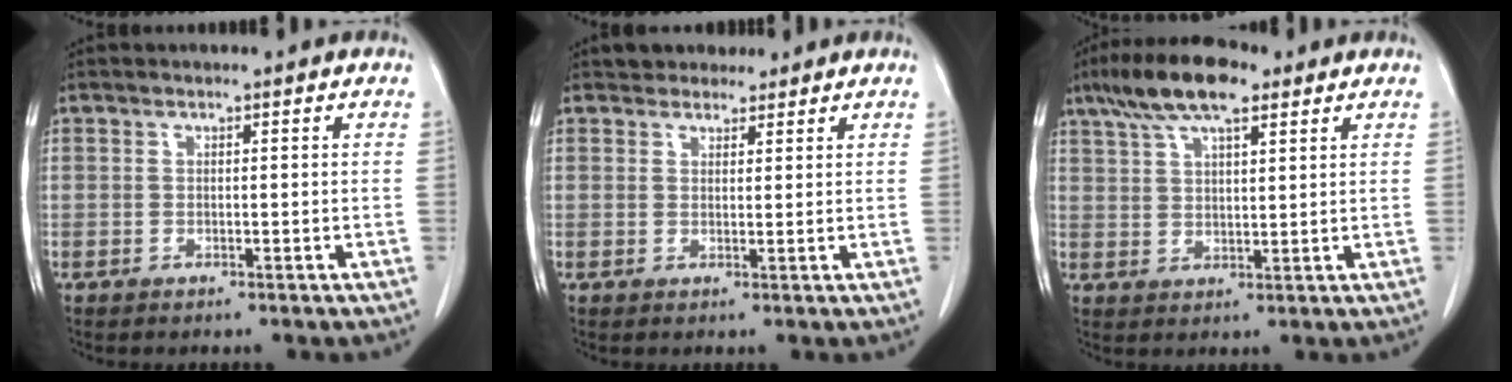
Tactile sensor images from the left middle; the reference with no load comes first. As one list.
[{"total": 3.4, "force": [2.9, 1.7, 0.2], "torque": [0.006, 0.011, 0.044]}, {"total": 10.1, "force": [6.7, 2.9, 7.0], "torque": [-0.130, 0.020, 0.116]}]